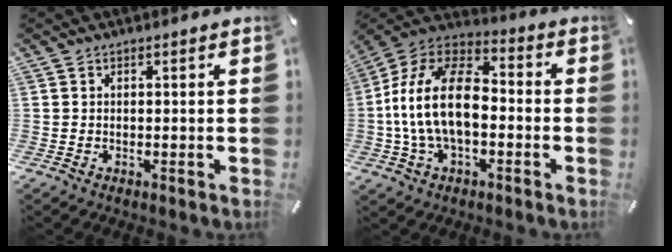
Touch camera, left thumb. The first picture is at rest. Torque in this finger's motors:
{"motor_torque": [0.56, 1.76, 0.87, 0.01, 0.73]}